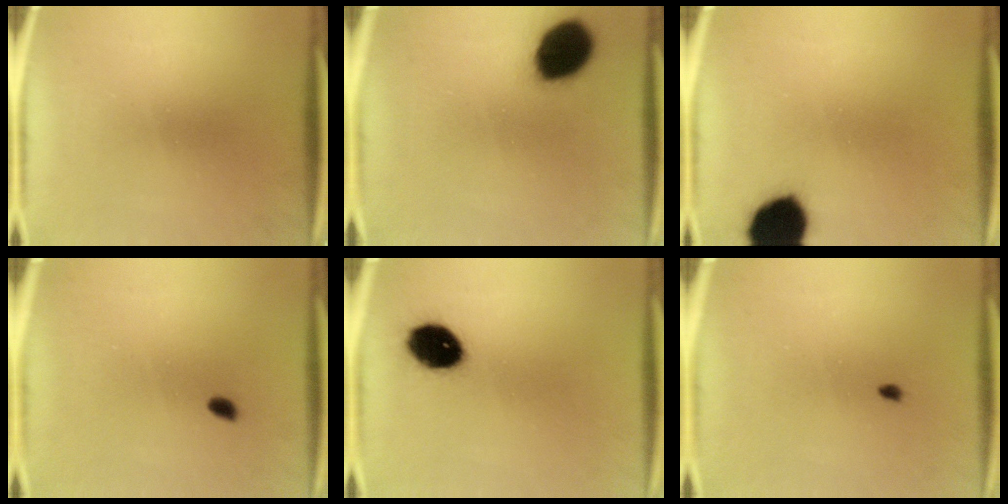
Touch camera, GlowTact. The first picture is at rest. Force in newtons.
{"total": 14.3}
{"total": 13.8}
{"total": 1.3}
{"total": 10.8}
{"total": 1.4}